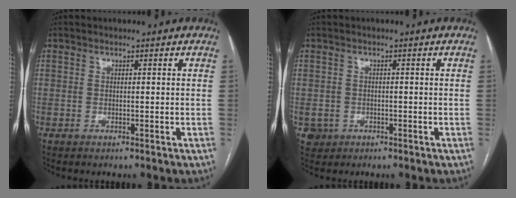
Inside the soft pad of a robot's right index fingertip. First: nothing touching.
{"total": 2.7, "force": [-1.0, 2.5, 0.3], "torque": [-0.001, 0.007, -0.012]}